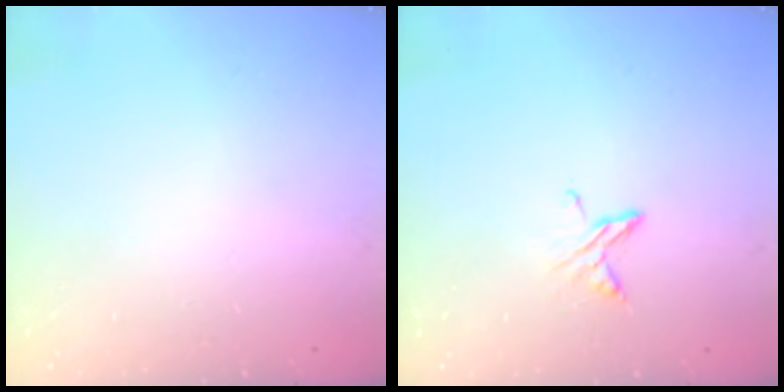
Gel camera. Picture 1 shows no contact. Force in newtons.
{"total": 6.4, "press": 6.3, "slide": 0.7}